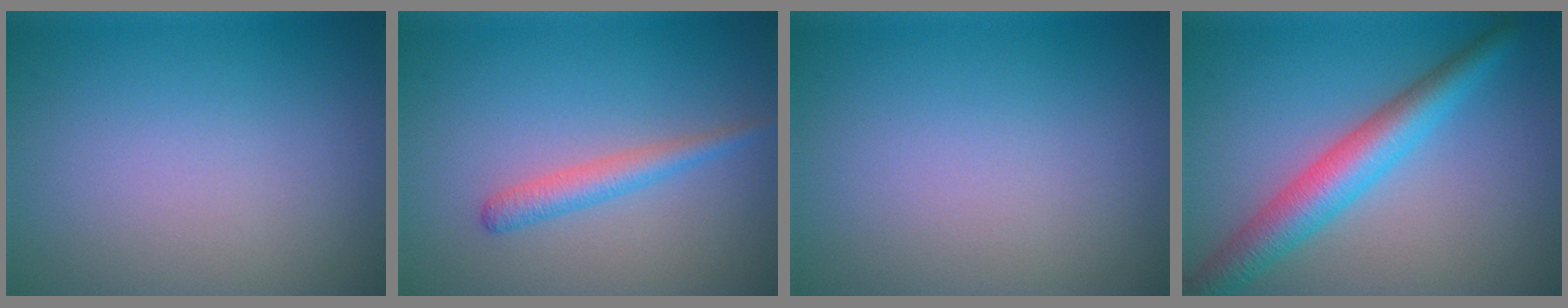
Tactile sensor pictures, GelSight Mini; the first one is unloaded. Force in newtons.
{"total": 2.0, "press": 2.0, "slide": 0.0}
{"total": 0.0}
{"total": 5.1, "press": 5.1, "slide": 0.2}